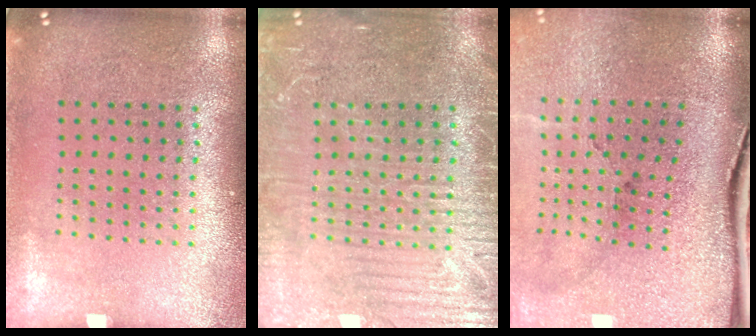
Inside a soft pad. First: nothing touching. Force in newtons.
{"total": 4.2, "press": 4.0, "slide": 1.4}
{"total": 5.0, "press": 3.9, "slide": 3.2}